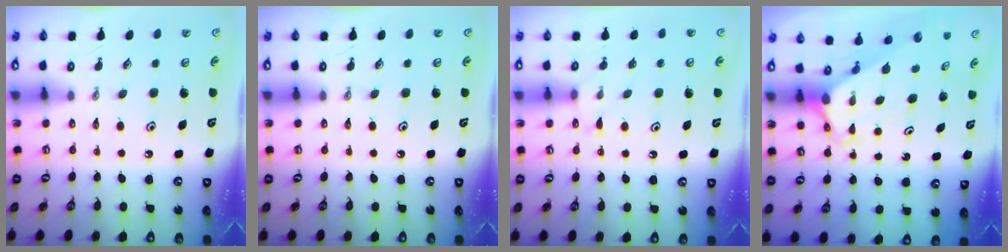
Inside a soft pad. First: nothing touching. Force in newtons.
{"total": 0.0}
{"total": 5.8, "press": 5.7, "slide": 0.5}
{"total": 2.9, "press": 2.9, "slide": 0.3}